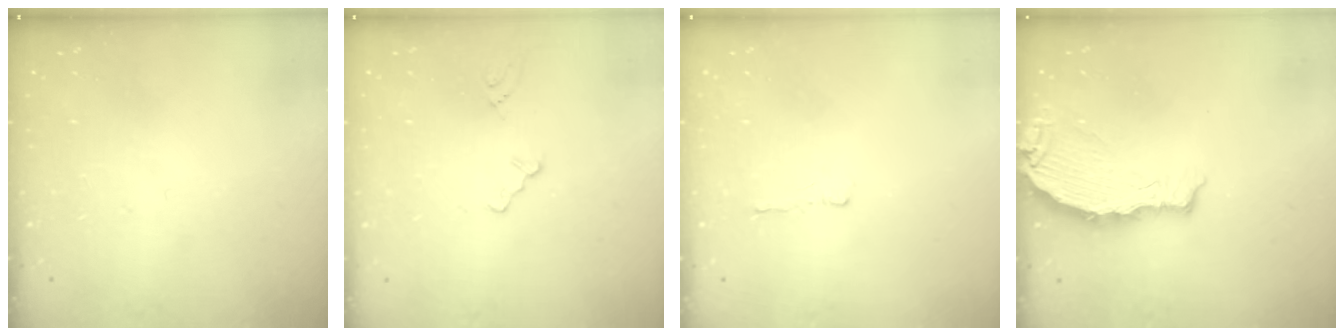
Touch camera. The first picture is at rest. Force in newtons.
{"total": 2.2, "press": 2.2, "slide": 0.4}
{"total": 2.9, "press": 2.8, "slide": 0.5}
{"total": 6.9, "press": 6.9, "slide": 0.4}